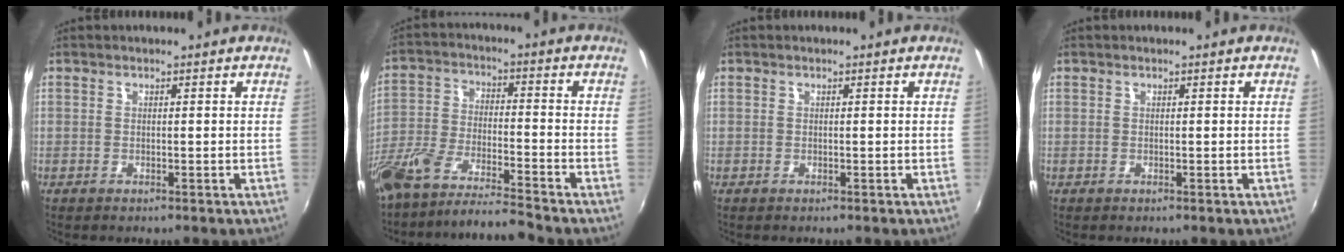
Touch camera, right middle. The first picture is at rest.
{"total": 11.4, "force": [-10.2, 0.5, 5.2], "torque": [-0.119, -0.010, -0.193]}
{"total": 0.0}
{"total": 0.0}